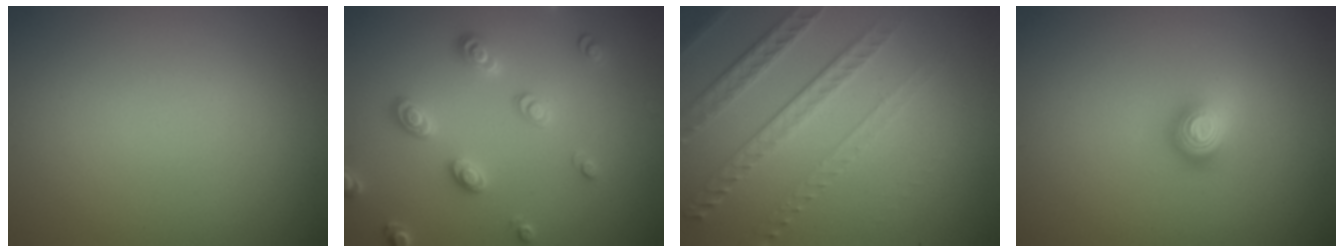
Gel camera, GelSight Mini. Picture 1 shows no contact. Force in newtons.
{"total": 2.8, "press": 2.7, "slide": 0.8}
{"total": 5.0, "press": 3.2, "slide": 3.8}
{"total": 2.2, "press": 1.5, "slide": 1.6}